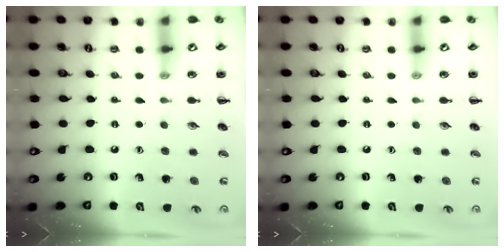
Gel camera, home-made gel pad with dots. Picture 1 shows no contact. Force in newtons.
{"total": 0.0}